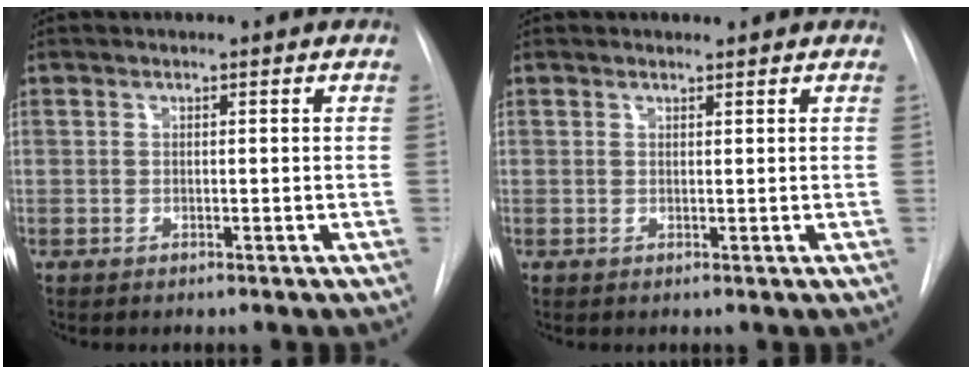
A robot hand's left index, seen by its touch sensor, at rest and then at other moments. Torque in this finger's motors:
{"motor_torque": [0.54, -0.51, 0.13, 0.02]}